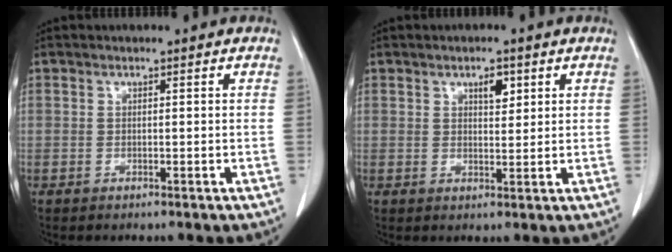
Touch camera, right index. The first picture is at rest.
{"total": 2.9, "force": [1.5, 1.2, 2.1], "torque": [-0.034, -0.003, 0.025]}